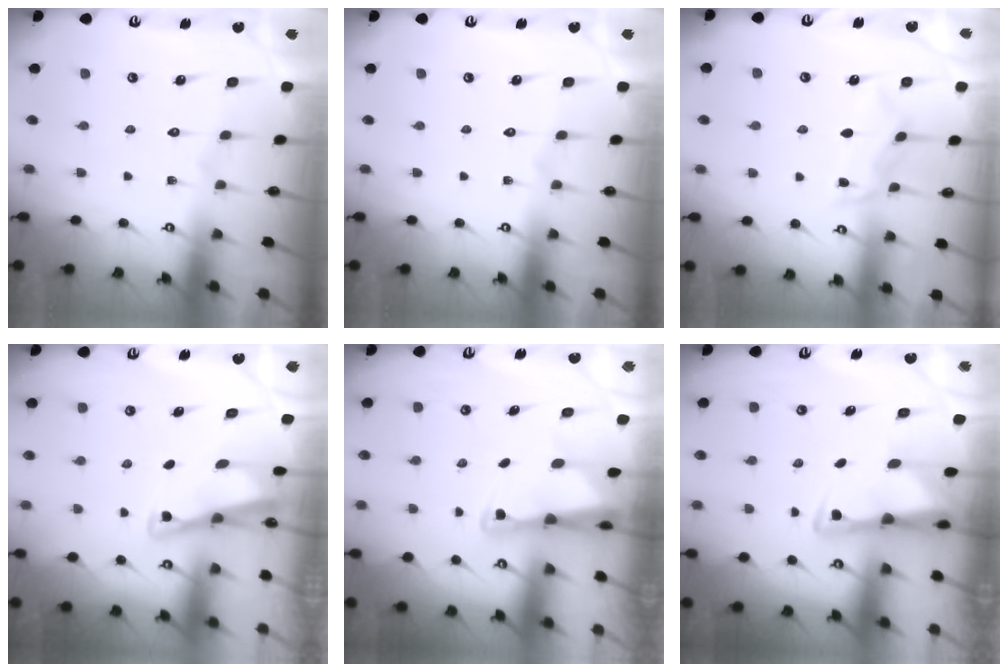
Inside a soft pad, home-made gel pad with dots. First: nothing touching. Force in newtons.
{"total": 0.0}
{"total": 6.0, "press": 6.0, "slide": 0.7}
{"total": 2.8, "press": 2.8, "slide": 0.4}
{"total": 2.4, "press": 2.4, "slide": 0.5}
{"total": 2.8, "press": 2.8, "slide": 0.4}